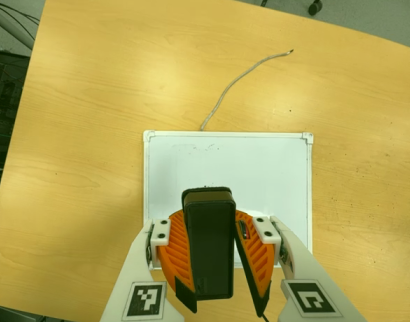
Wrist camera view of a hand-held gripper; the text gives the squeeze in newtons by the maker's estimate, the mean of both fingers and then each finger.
{"total": 10.2, "left": 10.7, "right": 9.7}